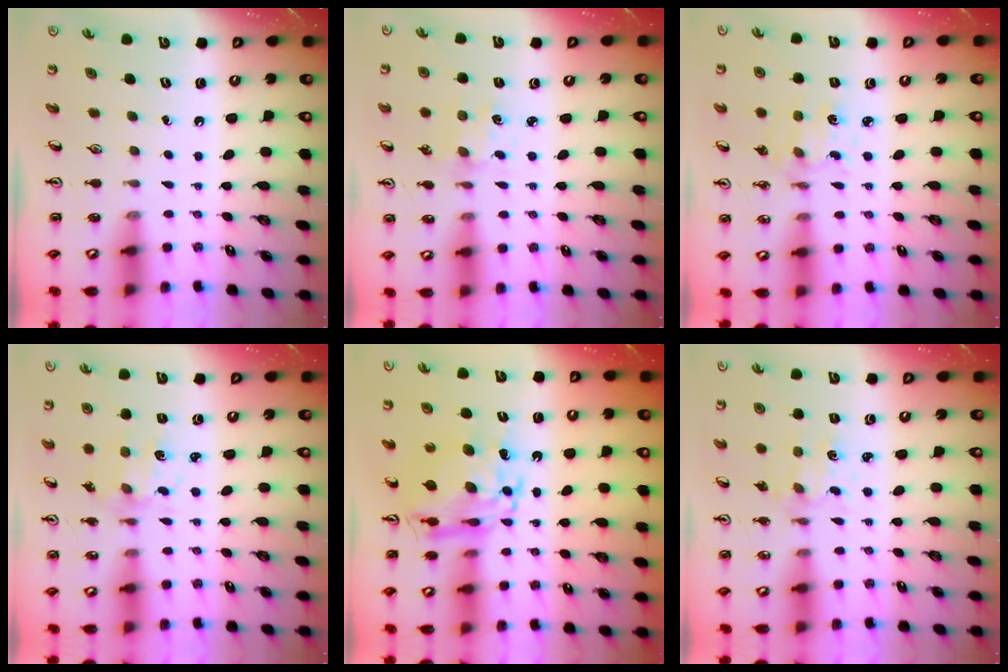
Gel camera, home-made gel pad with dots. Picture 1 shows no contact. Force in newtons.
{"total": 0.0}
{"total": 2.0, "press": 2.0, "slide": 0.3}
{"total": 2.9, "press": 2.8, "slide": 0.9}
{"total": 13.5, "press": 13.4, "slide": 1.4}
{"total": 1.5, "press": 1.4, "slide": 0.3}